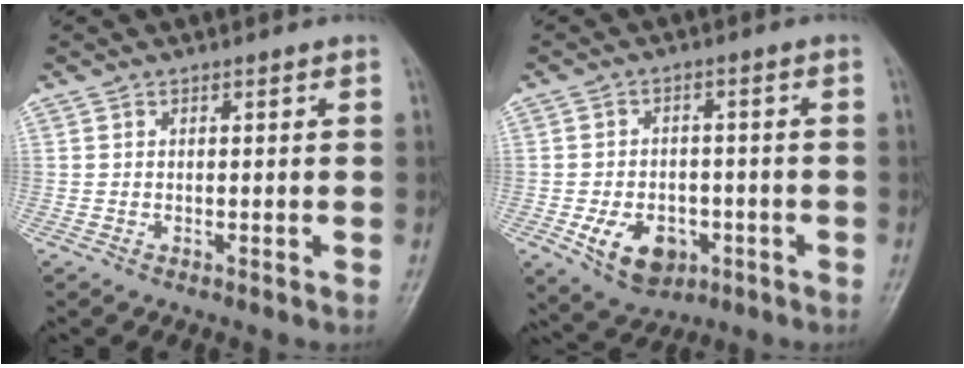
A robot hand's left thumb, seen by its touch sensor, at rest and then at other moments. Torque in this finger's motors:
{"motor_torque": [0.16, 1.85, 0.95, 0.59, 0.08]}